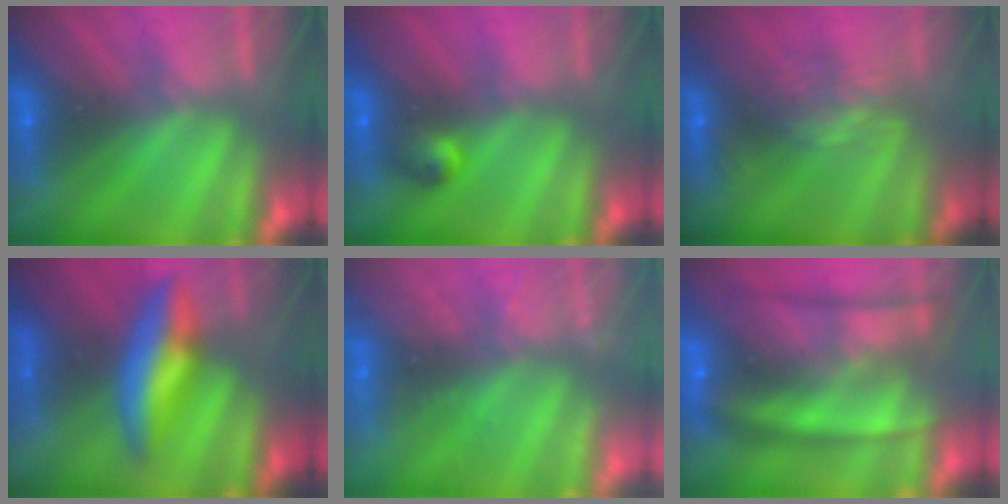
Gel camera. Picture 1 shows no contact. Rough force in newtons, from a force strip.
{"total": 2.7}
{"total": 6.0}
{"total": 7.5}
{"total": 2.4}
{"total": 6.9}